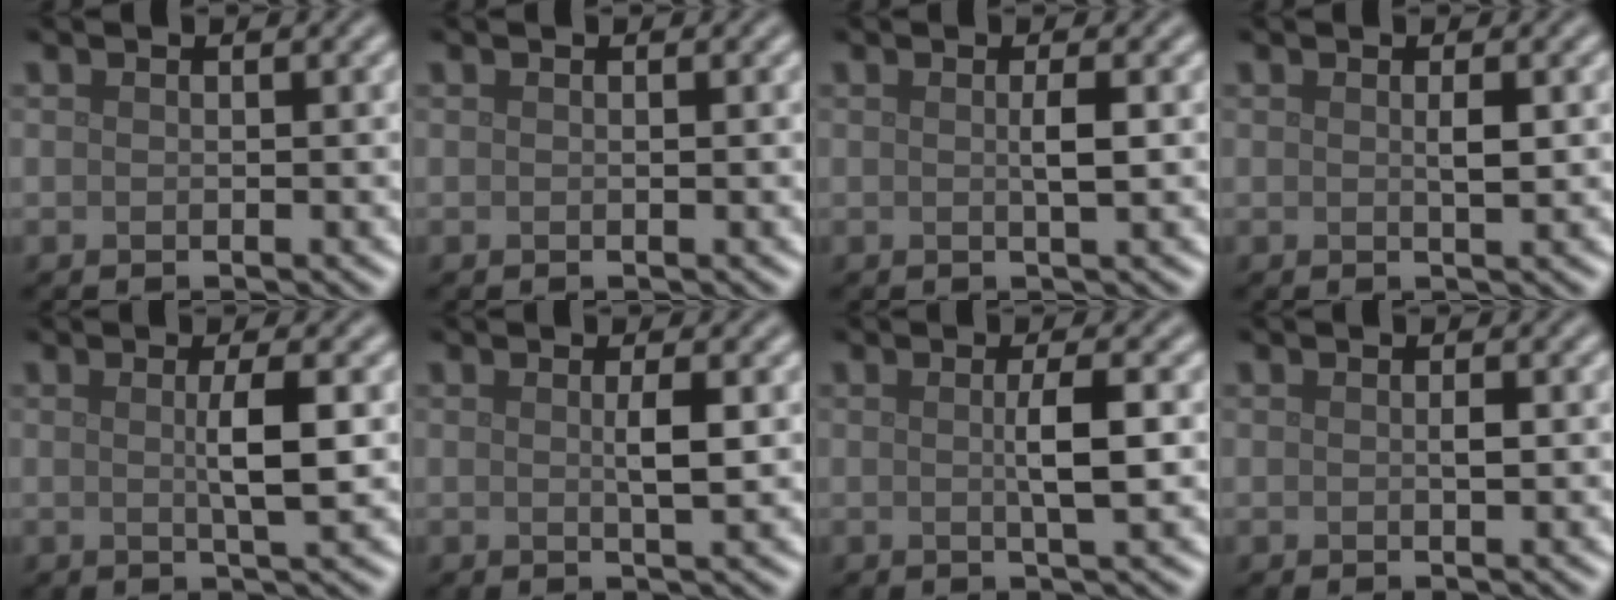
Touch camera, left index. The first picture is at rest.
{"total": 0.0}
{"total": 1.6, "force": [0.1, 0.2, 1.6], "torque": [-0.030, 0.002, -0.001]}
{"total": 1.1, "force": [0.1, 0.1, 1.1], "torque": [-0.020, 0.000, 0.002]}
{"total": 3.2, "force": [0.2, 0.5, 3.2], "torque": [-0.053, 0.000, 0.000]}
{"total": 1.9, "force": [0.2, 0.2, 1.9], "torque": [-0.035, 0.002, 0.000]}
{"total": 2.9, "force": [0.1, 0.4, 2.9], "torque": [-0.050, 0.001, -0.001]}
{"total": 0.7, "force": [0.0, 0.1, 0.7], "torque": [-0.012, 0.001, 0.001]}